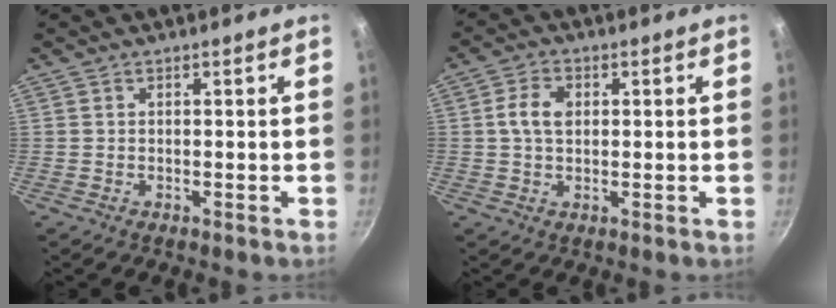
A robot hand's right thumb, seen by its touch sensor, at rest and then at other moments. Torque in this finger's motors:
{"motor_torque": [-0.51, 1.77, 0.34, -0.19, 0.57]}